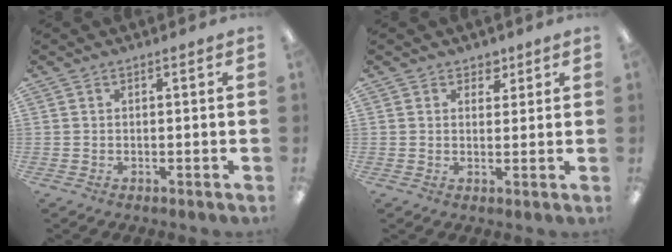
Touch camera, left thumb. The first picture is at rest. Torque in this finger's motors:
{"motor_torque": [0.15, 0.11, -0.05, -0.07, -0.03]}